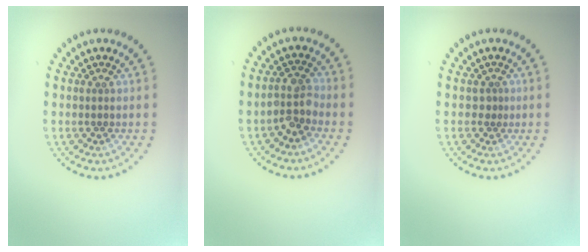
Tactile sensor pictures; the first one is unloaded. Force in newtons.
{"total": 2.6, "press": 2.2, "slide": 1.3}
{"total": 0.6, "press": 0.4, "slide": 0.5}